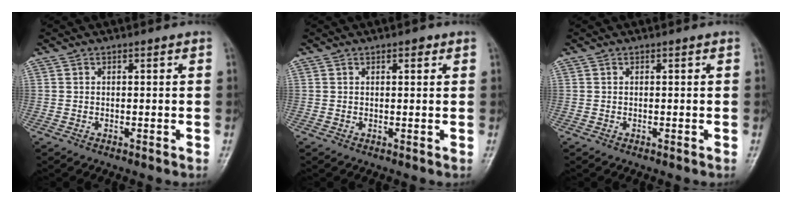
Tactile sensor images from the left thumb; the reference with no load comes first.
{"total": 1.4, "force": [0.8, 0.6, 1.0], "torque": [-0.008, -0.001, 0.009]}
{"total": 0.0}